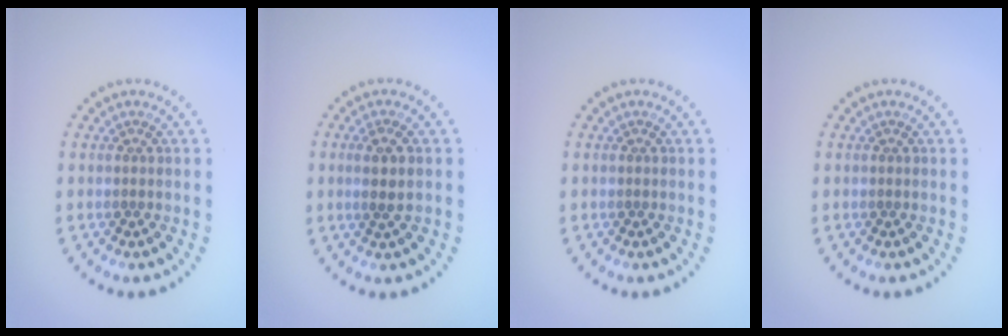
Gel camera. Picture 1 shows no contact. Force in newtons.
{"total": 1.5, "press": 1.3, "slide": 0.6}
{"total": 0.0}
{"total": 0.0}